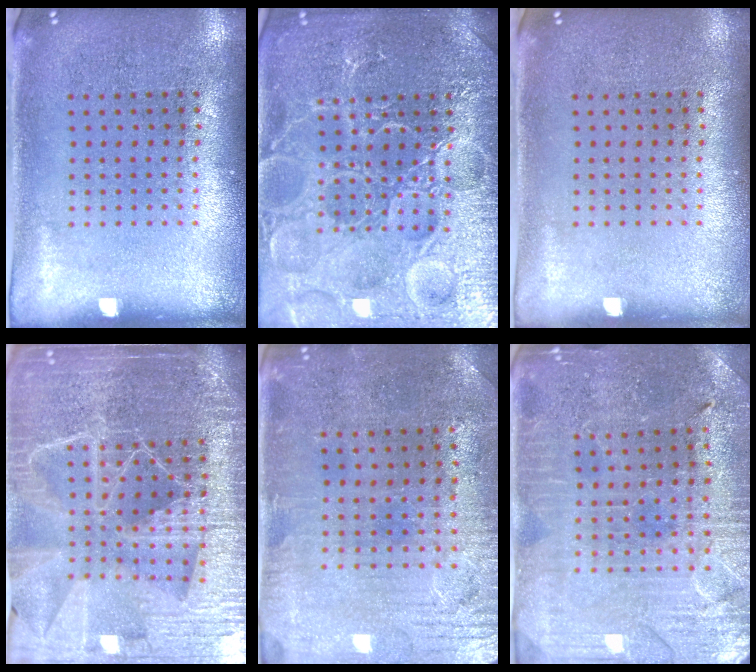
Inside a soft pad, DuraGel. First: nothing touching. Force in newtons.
{"total": 7.2, "press": 7.2, "slide": 0.9}
{"total": 0.0}
{"total": 6.1, "press": 5.3, "slide": 2.9}
{"total": 0.9, "press": 0.7, "slide": 0.6}
{"total": 1.8, "press": 1.8, "slide": 0.4}